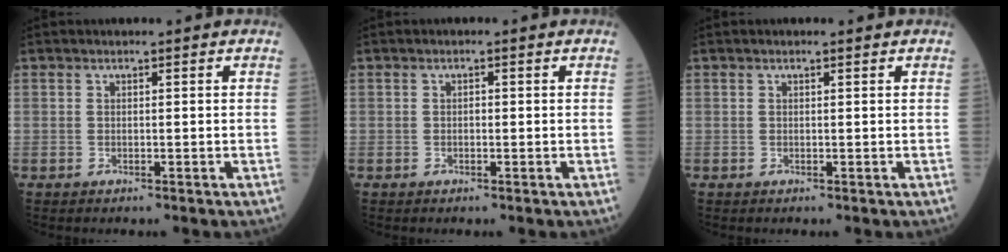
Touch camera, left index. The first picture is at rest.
{"total": 0.5, "force": [-0.2, 0.3, 0.4], "torque": [-0.006, -0.001, -0.005]}
{"total": 0.0}